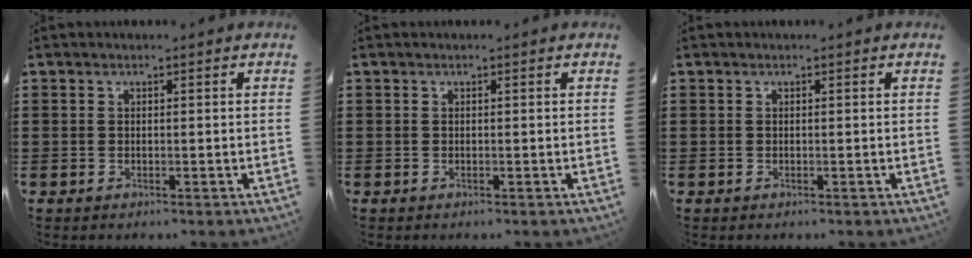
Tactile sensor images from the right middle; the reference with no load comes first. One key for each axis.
{"total": 0.0}
{"total": 0.0}